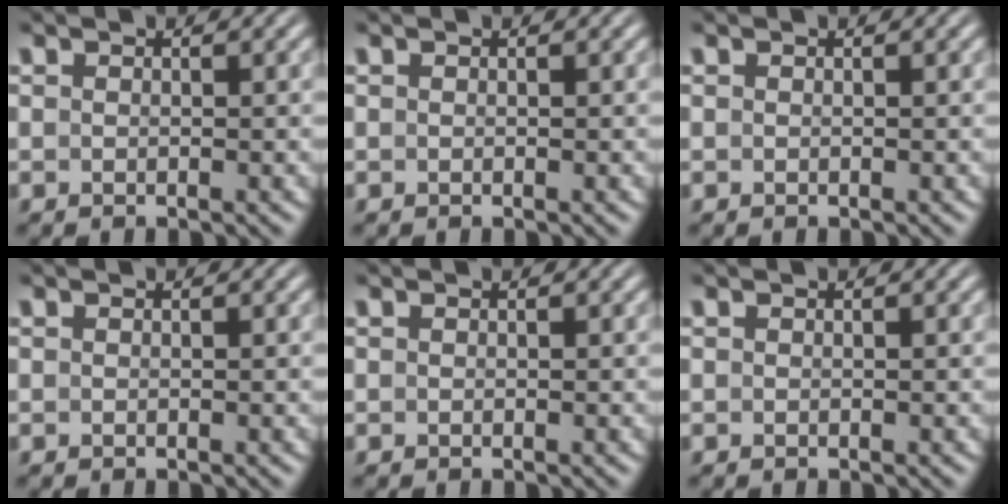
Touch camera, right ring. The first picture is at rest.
{"total": 0.0}
{"total": 0.0}
{"total": 0.0}
{"total": 0.0}
{"total": 0.0}